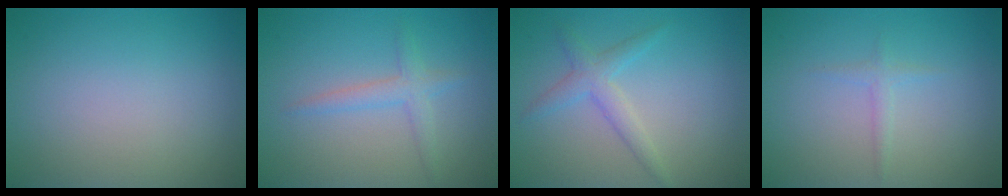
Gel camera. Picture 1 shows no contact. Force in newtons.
{"total": 2.0, "press": 2.0, "slide": 0.1}
{"total": 2.3, "press": 2.3, "slide": 0.2}
{"total": 1.0, "press": 1.0, "slide": 0.1}